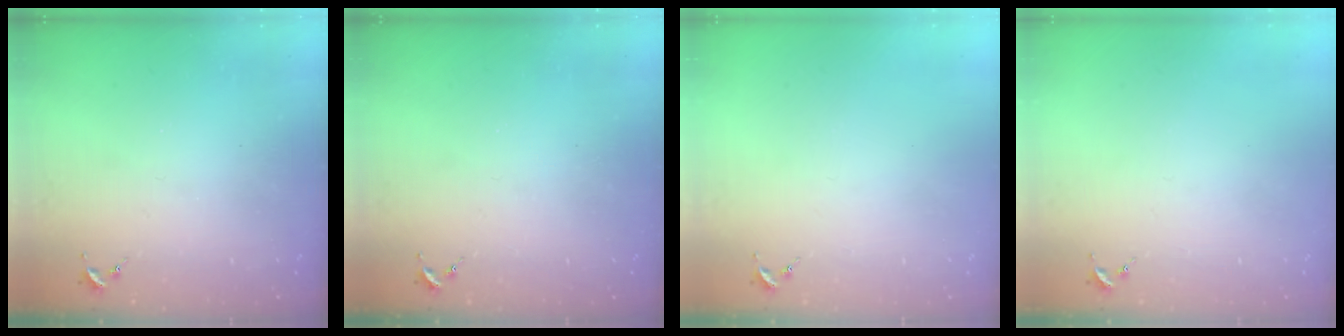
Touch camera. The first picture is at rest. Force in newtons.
{"total": 0.0}
{"total": 0.0}
{"total": 0.0}